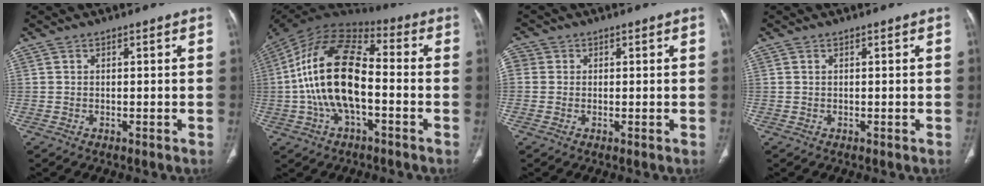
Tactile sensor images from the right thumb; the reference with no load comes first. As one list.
[{"total": 18.9, "force": [-2.3, 9.5, 16.2], "torque": [-0.308, 0.039, -0.045]}, {"total": 3.1, "force": [0.3, 2.9, 1.1], "torque": [-0.019, 0.009, 0.005]}, {"total": 0.0}]